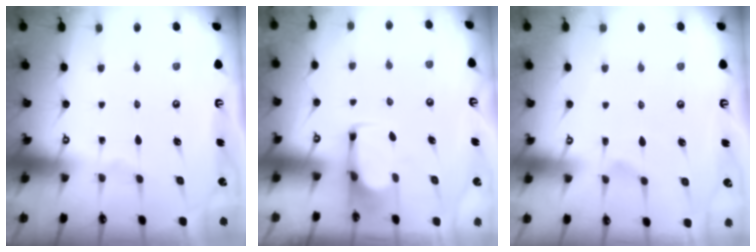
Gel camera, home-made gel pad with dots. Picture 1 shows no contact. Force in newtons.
{"total": 2.8, "press": 2.8, "slide": 0.5}
{"total": 3.5, "press": 3.3, "slide": 1.1}